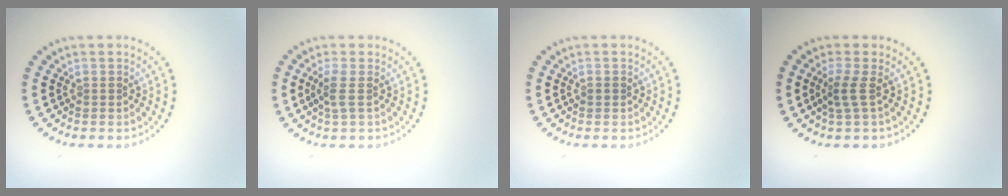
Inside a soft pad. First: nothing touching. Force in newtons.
{"total": 1.4, "press": 1.2, "slide": 0.8}
{"total": 0.7, "press": 0.7, "slide": 0.1}
{"total": 1.9, "press": 1.3, "slide": 1.5}